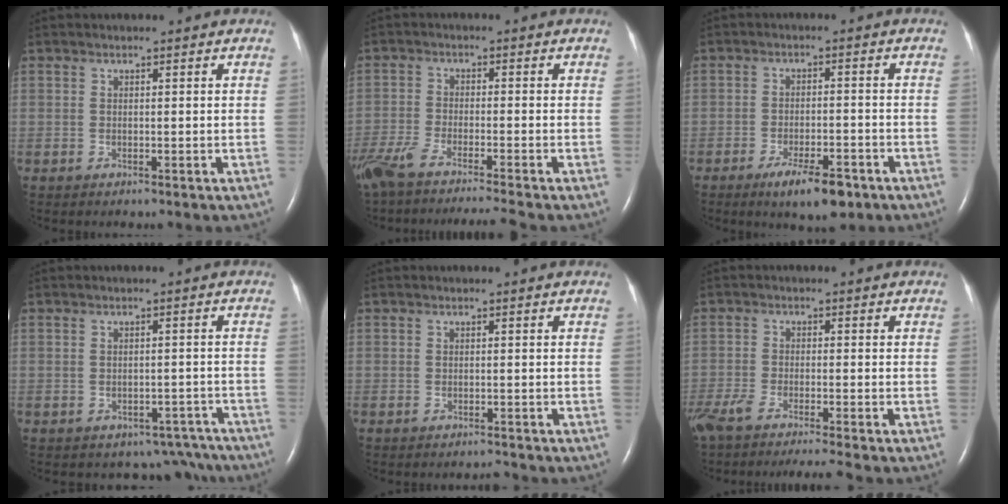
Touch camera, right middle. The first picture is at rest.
{"total": 11.5, "force": [-9.7, -0.5, 6.1], "torque": [-0.102, -0.027, -0.162]}
{"total": 7.1, "force": [-4.6, 1.9, 5.2], "torque": [-0.090, -0.008, -0.068]}
{"total": 7.6, "force": [-6.5, 3.9, 0.2], "torque": [0.017, 0.025, -0.063]}
{"total": 0.8, "force": [-0.8, 0.0, 0.1], "torque": [-0.005, -0.004, -0.010]}
{"total": 10.4, "force": [-8.8, -0.2, 5.5], "torque": [-0.086, -0.025, -0.145]}